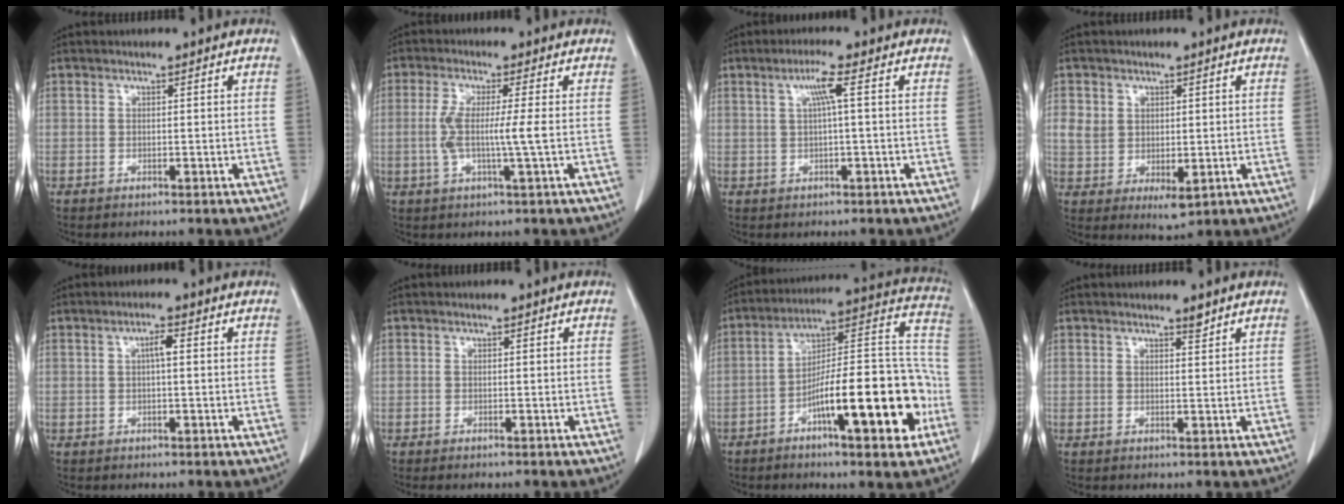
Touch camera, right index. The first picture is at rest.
{"total": 5.8, "force": [-0.4, -0.4, 5.8], "torque": [-0.119, -0.005, -0.008]}
{"total": 3.5, "force": [0.9, -0.5, 3.3], "torque": [-0.066, 0.006, 0.017]}
{"total": 6.2, "force": [0.8, 4.8, 3.8], "torque": [-0.065, -0.006, 0.030]}
{"total": 2.0, "force": [0.3, 0.3, 2.0], "torque": [-0.035, 0.005, 0.004]}
{"total": 0.8, "force": [-0.7, 0.1, 0.5], "torque": [-0.011, -0.002, -0.010]}
{"total": 20.7, "force": [-8.0, 3.9, 18.7], "torque": [-0.257, 0.025, -0.118]}
{"total": 1.1, "force": [0.9, 0.1, 0.5], "torque": [-0.012, -0.005, 0.015]}